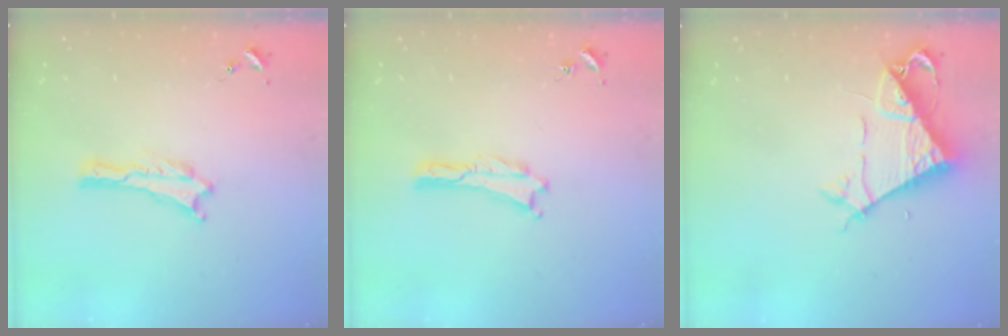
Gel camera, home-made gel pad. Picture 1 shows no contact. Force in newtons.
{"total": 0.0}
{"total": 7.3, "press": 7.3, "slide": 0.3}